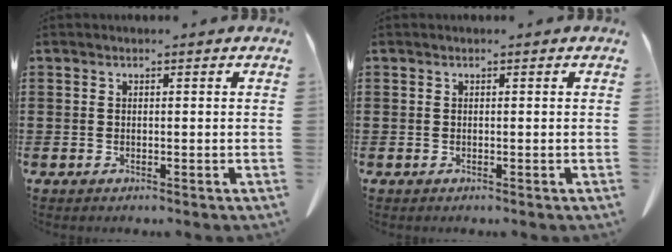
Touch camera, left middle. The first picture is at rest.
{"total": 0.0}